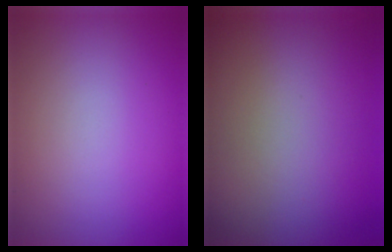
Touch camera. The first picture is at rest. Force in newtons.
{"total": 0.0}